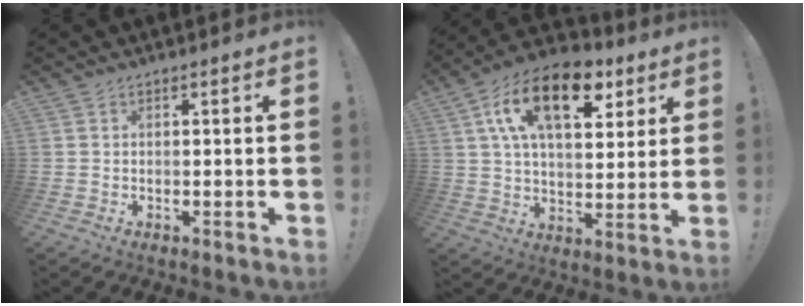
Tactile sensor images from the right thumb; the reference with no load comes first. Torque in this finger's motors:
{"motor_torque": [2.23, 2.77, 0.26, 0.19, 0.23]}